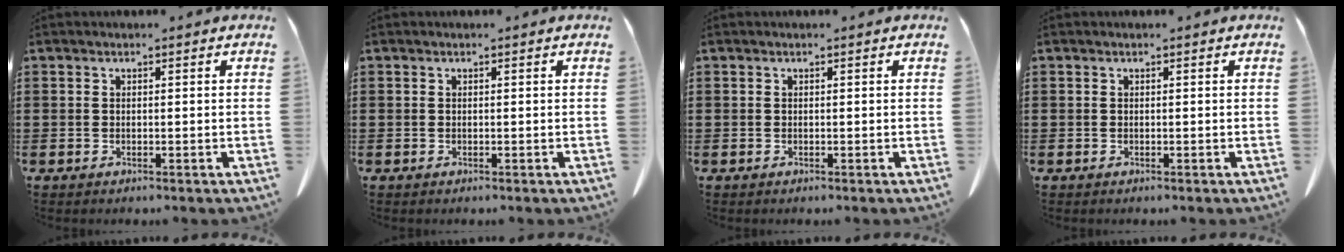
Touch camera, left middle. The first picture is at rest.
{"total": 0.0}
{"total": 0.0}
{"total": 0.0}